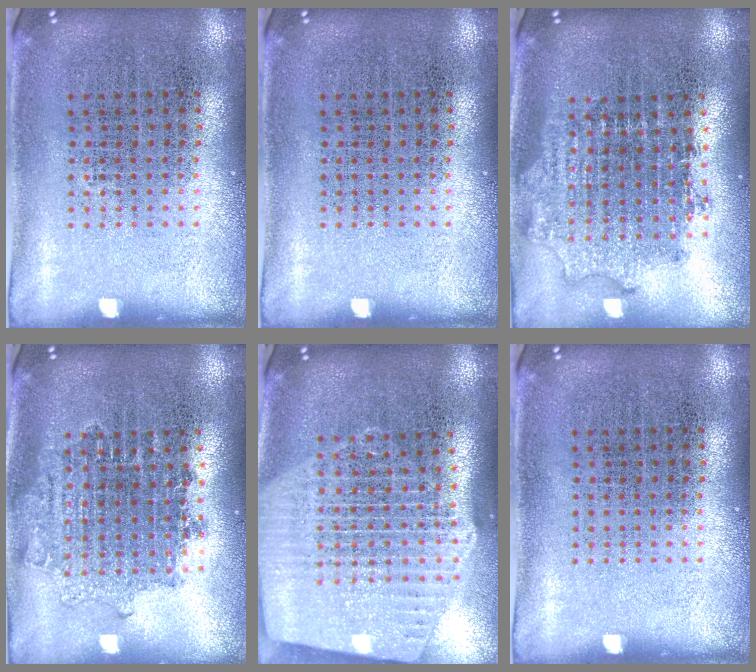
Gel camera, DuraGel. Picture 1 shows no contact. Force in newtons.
{"total": 0.0}
{"total": 1.8, "press": 1.4, "slide": 1.1}
{"total": 1.7, "press": 1.4, "slide": 1.0}
{"total": 2.7, "press": 2.3, "slide": 1.4}
{"total": 0.0}